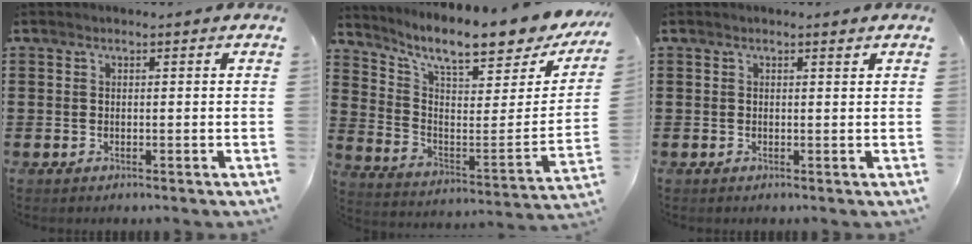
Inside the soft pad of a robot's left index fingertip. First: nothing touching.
{"total": 10.0, "force": [8.2, 1.0, 5.6], "torque": [-0.119, -0.071, 0.130]}
{"total": 0.8, "force": [0.5, 0.0, 0.6], "torque": [-0.011, 0.000, 0.010]}